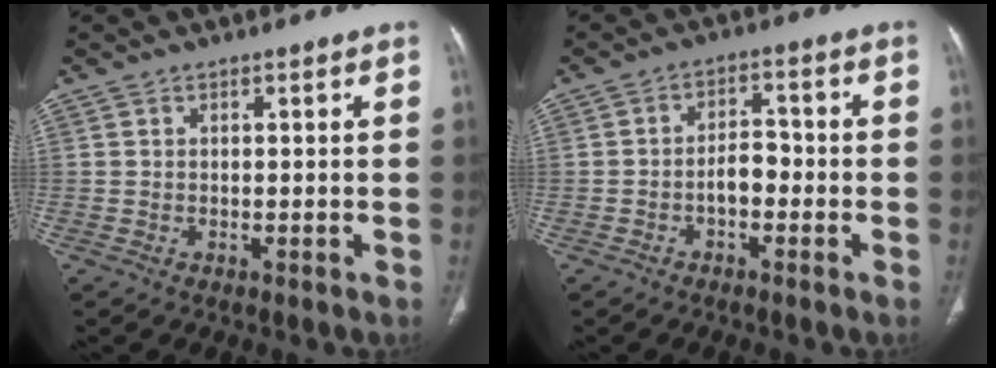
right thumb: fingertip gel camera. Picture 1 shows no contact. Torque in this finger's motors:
{"motor_torque": [0.66, 0.67, 0.59, -0.43, 0.19]}